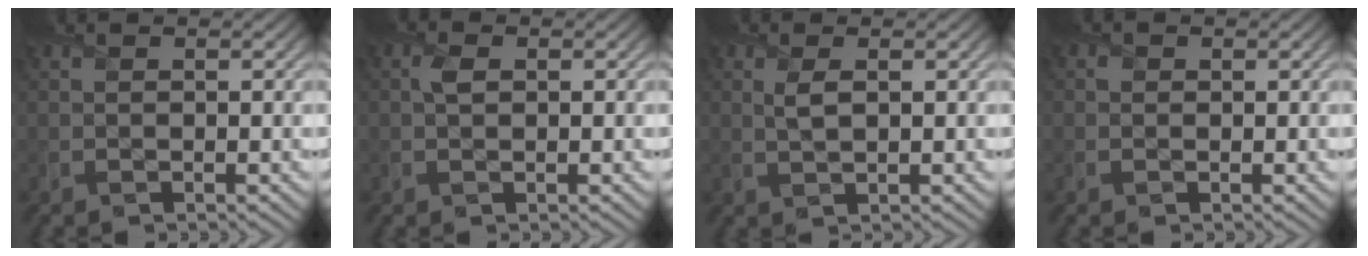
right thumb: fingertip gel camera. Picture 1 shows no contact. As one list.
[{"total": 1.4, "force": [0.4, 0.9, 1.1], "torque": [-0.024, 0.003, 0.003]}, {"total": 2.0, "force": [0.7, 0.7, 1.8], "torque": [-0.045, 0.001, 0.014]}, {"total": 0.6, "force": [0.1, 0.6, 0.1], "torque": [0.000, -0.001, -0.004]}]